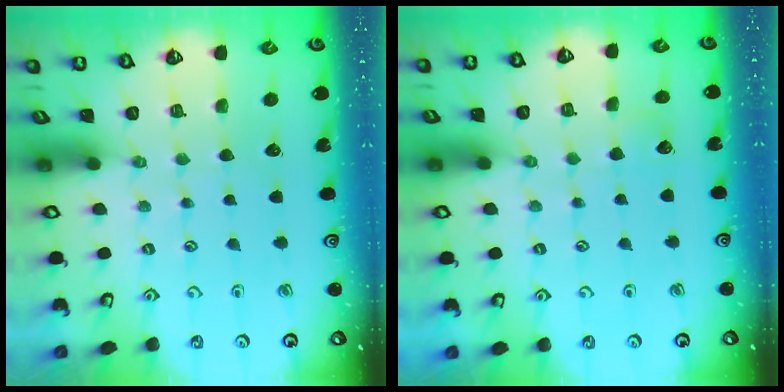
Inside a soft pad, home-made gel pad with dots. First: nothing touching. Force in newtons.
{"total": 3.8, "press": 3.8, "slide": 0.5}